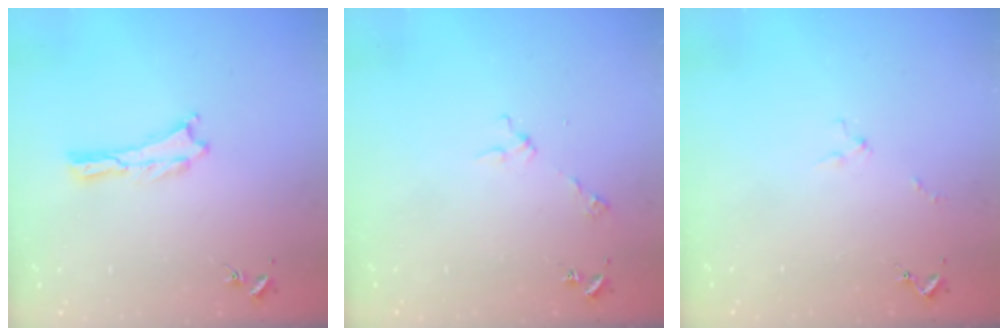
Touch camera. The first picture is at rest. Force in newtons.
{"total": 2.9, "press": 2.9, "slide": 0.2}
{"total": 1.3, "press": 1.2, "slide": 0.1}